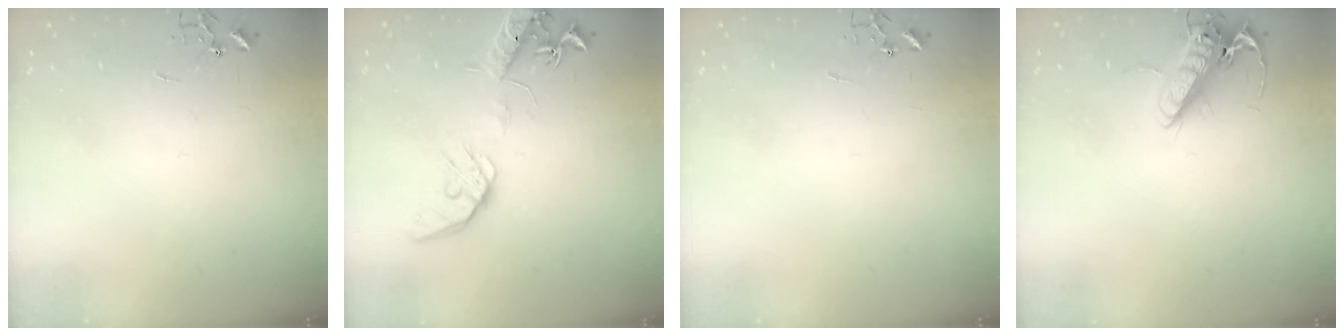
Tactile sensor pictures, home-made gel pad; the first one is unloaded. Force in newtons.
{"total": 16.5, "press": 16.2, "slide": 2.8}
{"total": 0.0}
{"total": 13.8, "press": 13.6, "slide": 2.3}